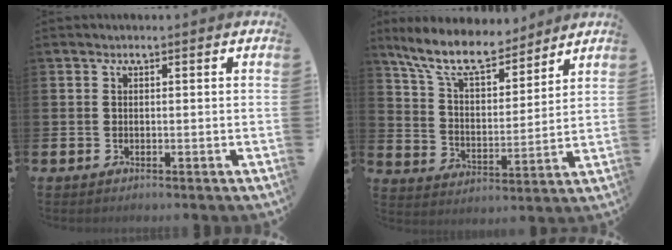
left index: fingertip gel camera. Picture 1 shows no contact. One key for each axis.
{"total": 10.3, "fx": 9.0, "fy": 2.9, "fz": 4.1, "tx": -0.111, "ty": -0.046, "tz": 0.162}